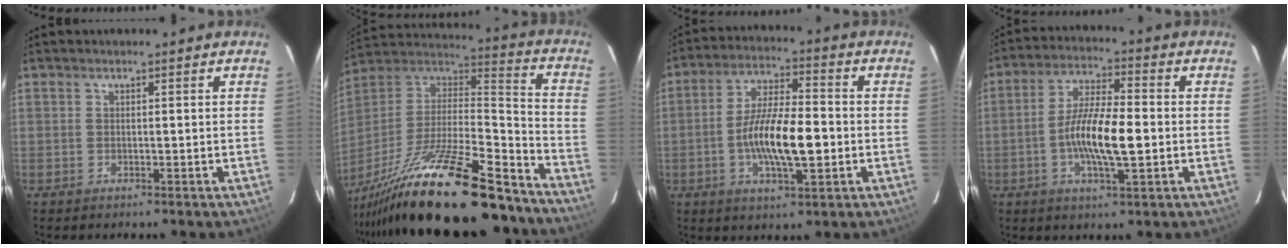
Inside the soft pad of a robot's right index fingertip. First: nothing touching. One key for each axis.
{"total": 32.3, "fx": -24.4, "fy": 6.9, "fz": 20.0, "tx": -0.358, "ty": -0.047, "tz": -0.385}
{"total": 12.4, "fx": -2.5, "fy": 3.5, "fz": 11.6, "tx": -0.221, "ty": 0.000, "tz": -0.045}
{"total": 11.2, "fx": -2.0, "fy": 2.4, "fz": 10.8, "tx": -0.206, "ty": 0.001, "tz": -0.040}